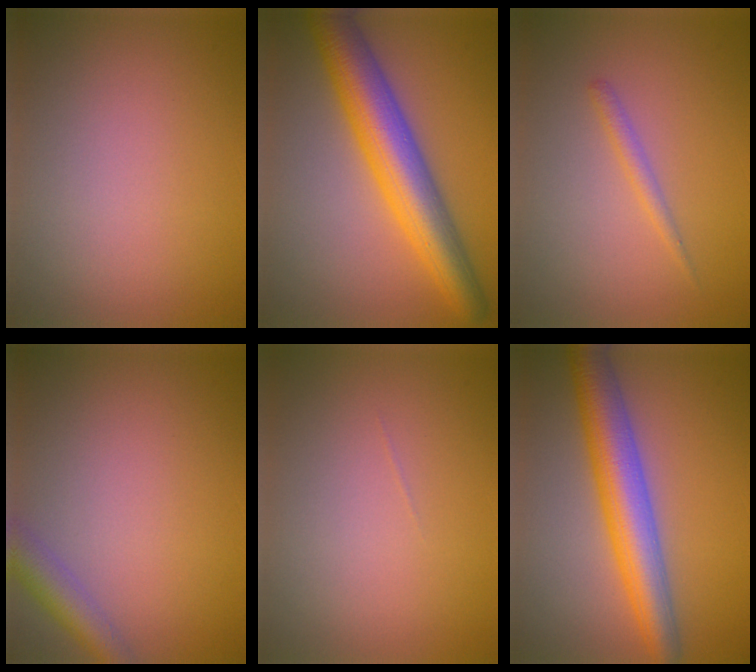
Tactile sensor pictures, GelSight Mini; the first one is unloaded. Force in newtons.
{"total": 8.6, "press": 8.6, "slide": 0.2}
{"total": 1.2, "press": 1.2, "slide": 0.0}
{"total": 3.2, "press": 3.2, "slide": 0.1}
{"total": 0.0}
{"total": 7.0, "press": 7.0, "slide": 0.1}